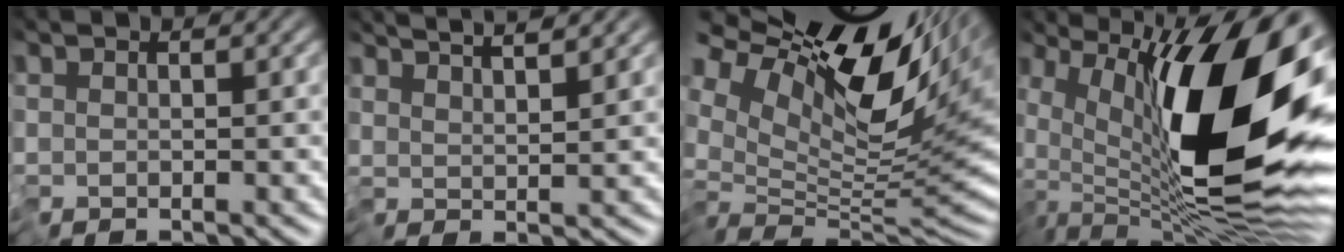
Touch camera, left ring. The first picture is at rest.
{"total": 4.6, "force": [4.2, -0.1, 1.9], "torque": [-0.025, 0.025, 0.051]}
{"total": 14.3, "force": [7.0, 5.1, 11.4], "torque": [-0.212, 0.035, 0.116]}
{"total": 16.6, "force": [3.3, 6.9, 14.7], "torque": [-0.216, -0.007, 0.064]}